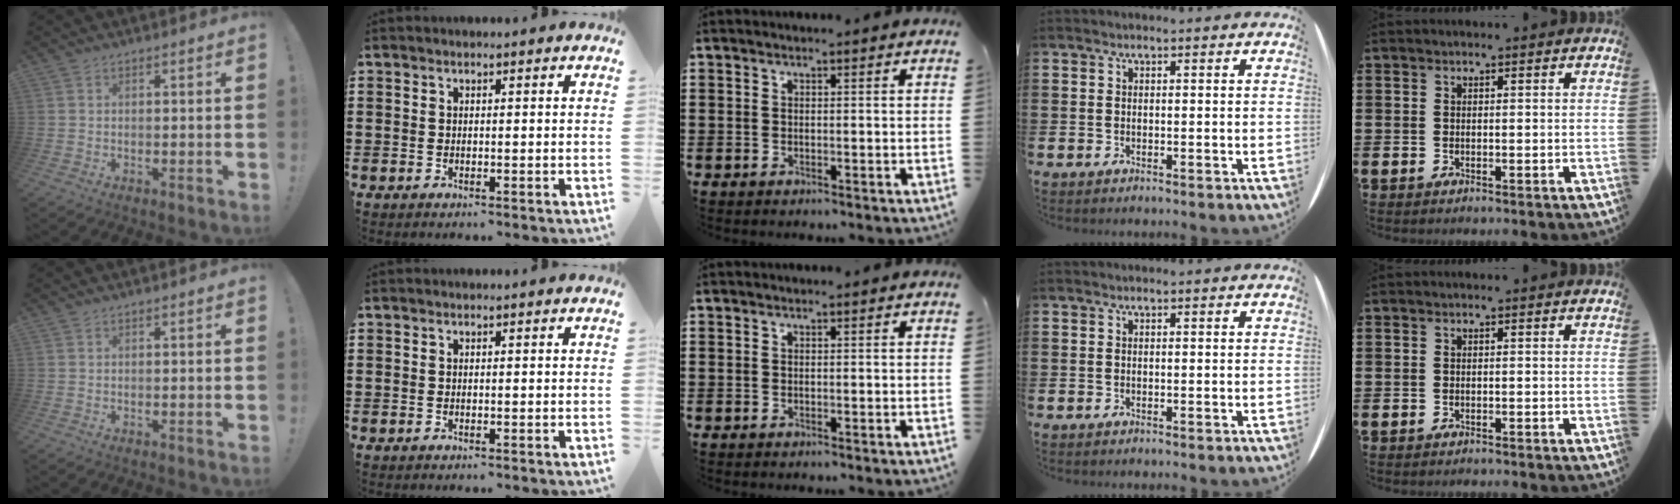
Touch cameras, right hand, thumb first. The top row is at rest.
{}